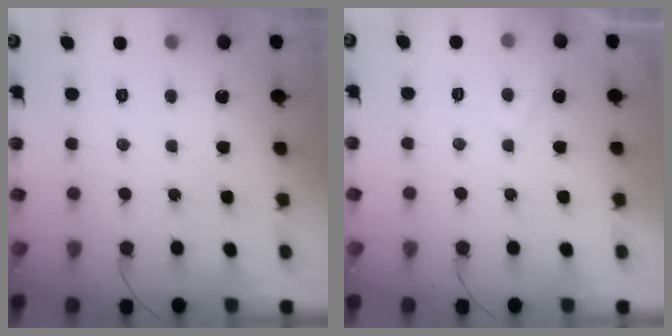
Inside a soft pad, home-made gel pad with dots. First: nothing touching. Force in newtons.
{"total": 2.8, "press": 2.7, "slide": 0.8}